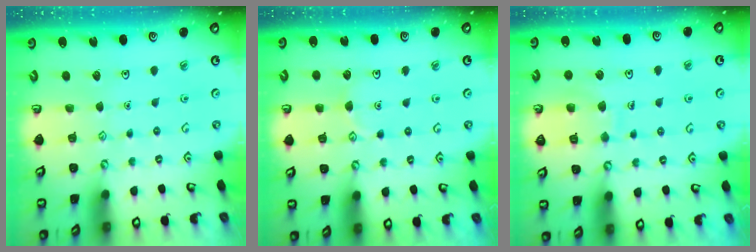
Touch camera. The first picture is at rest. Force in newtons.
{"total": 4.5, "press": 4.5, "slide": 0.5}
{"total": 8.6, "press": 8.6, "slide": 0.7}